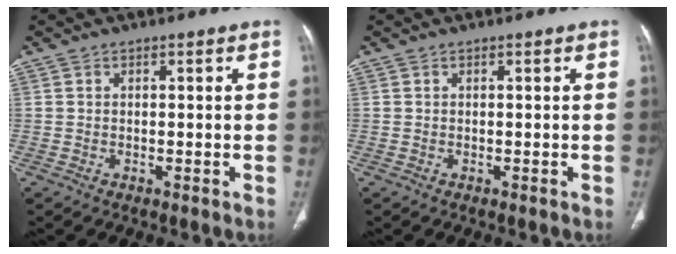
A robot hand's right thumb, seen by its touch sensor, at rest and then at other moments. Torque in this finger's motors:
{"motor_torque": [0.00, 0.00, -0.01, -0.01, 0.03]}